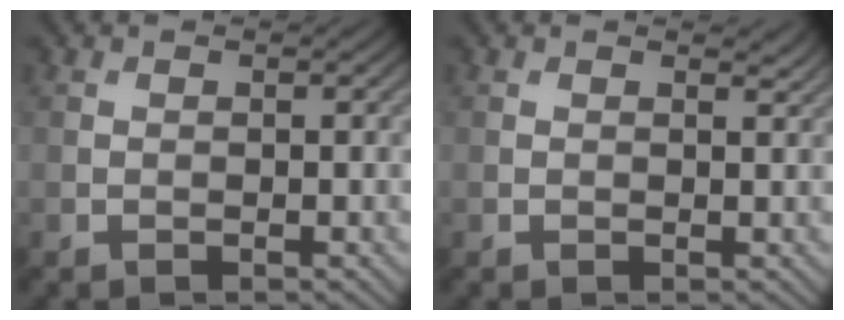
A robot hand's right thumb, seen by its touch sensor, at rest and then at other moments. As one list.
[{"total": 0.6, "force": [0.5, 0.1, 0.3], "torque": [-0.004, -0.005, 0.008]}]